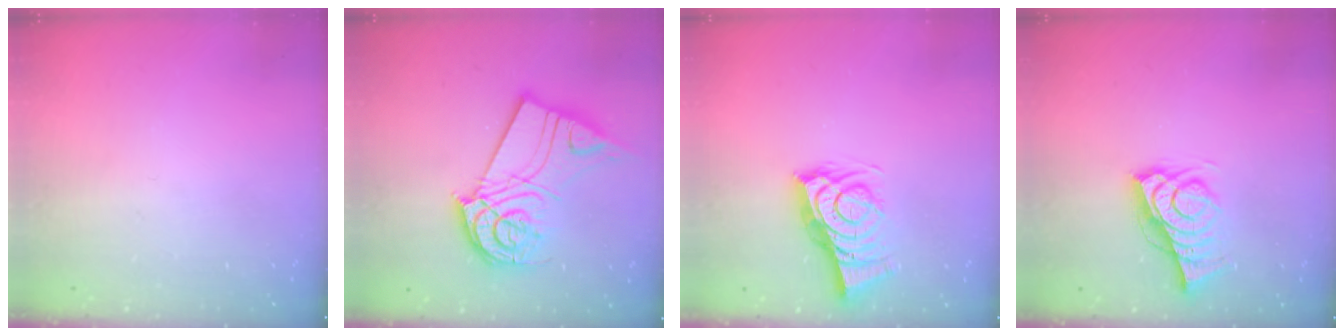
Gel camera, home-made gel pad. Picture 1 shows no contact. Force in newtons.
{"total": 15.9, "press": 15.8, "slide": 1.8}
{"total": 7.7, "press": 7.7, "slide": 0.7}
{"total": 9.0, "press": 8.6, "slide": 2.8}